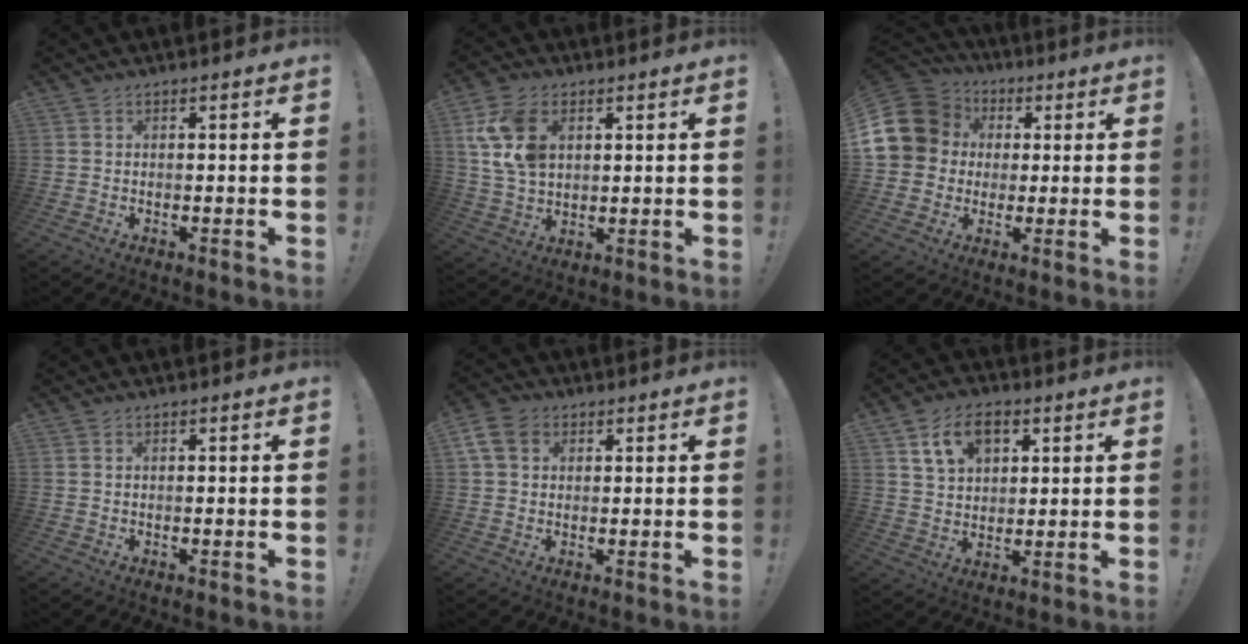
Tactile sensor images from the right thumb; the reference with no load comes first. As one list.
[{"total": 13.2, "force": [4.4, 8.9, 8.6], "torque": [-0.166, 0.001, 0.089]}, {"total": 15.1, "force": [2.7, 13.2, 6.7], "torque": [-0.119, 0.000, 0.067]}, {"total": 0.5, "force": [0.4, 0.2, 0.3], "torque": [-0.002, -0.002, 0.006]}, {"total": 8.3, "force": [3.1, 6.1, 4.7], "torque": [-0.090, 0.000, 0.064]}, {"total": 11.4, "force": [5.5, 7.6, 6.5], "torque": [-0.095, -0.009, 0.103]}]